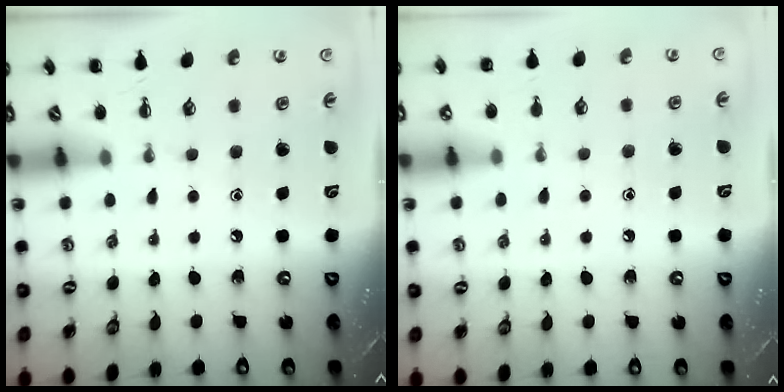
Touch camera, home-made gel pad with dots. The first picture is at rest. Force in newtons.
{"total": 5.1, "press": 4.8, "slide": 1.6}